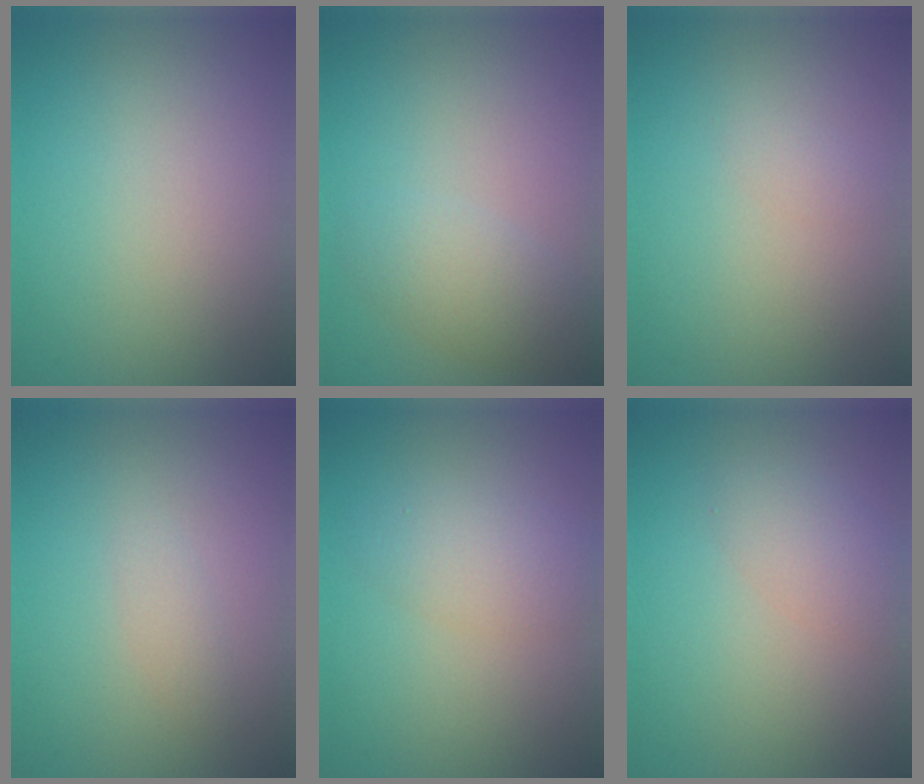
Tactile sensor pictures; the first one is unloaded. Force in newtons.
{"total": 2.9, "press": 2.9, "slide": 0.2}
{"total": 0.7, "press": 0.7, "slide": 0.1}
{"total": 1.0, "press": 1.0, "slide": 0.1}
{"total": 2.8, "press": 2.8, "slide": 0.1}
{"total": 2.4, "press": 2.4, "slide": 0.1}